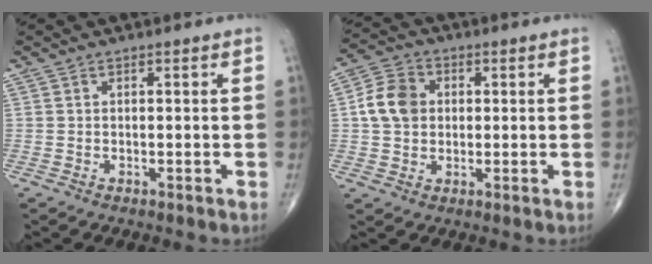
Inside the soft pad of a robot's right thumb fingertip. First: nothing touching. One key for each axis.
{"total": 7.8, "fx": 0.8, "fy": 6.2, "fz": 4.7, "tx": -0.074, "ty": 0.011, "tz": 0.008}